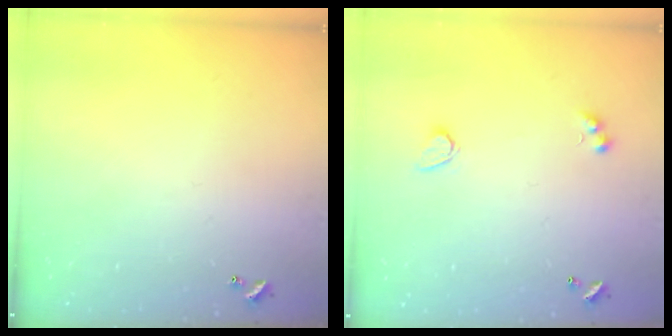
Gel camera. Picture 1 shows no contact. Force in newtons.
{"total": 3.1, "press": 2.9, "slide": 1.0}